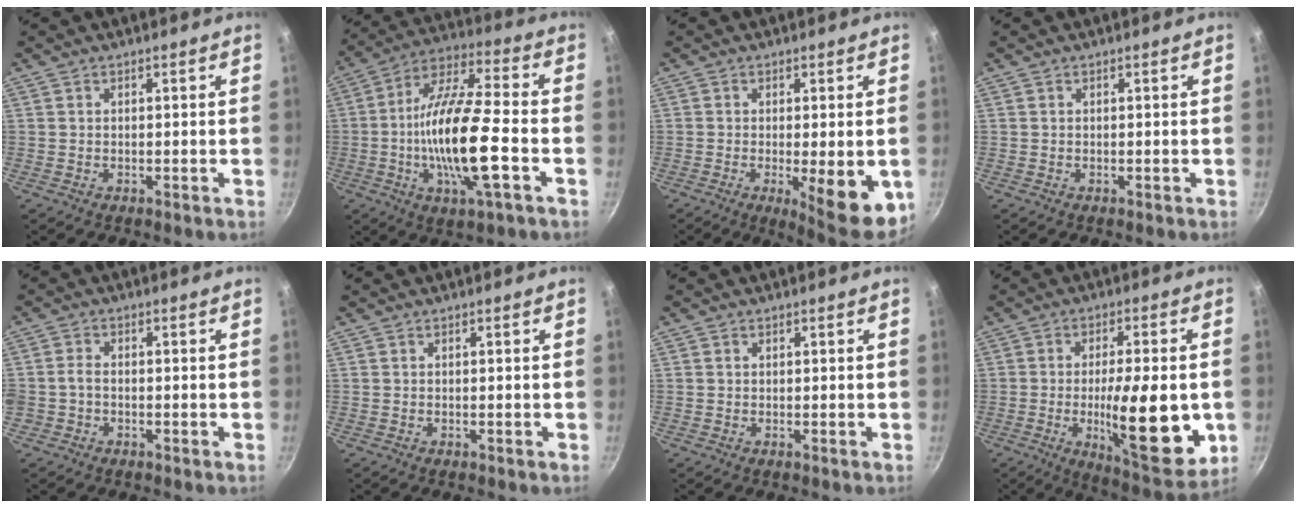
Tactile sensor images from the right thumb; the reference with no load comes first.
{"total": 18.5, "force": [-4.3, 4.9, 17.4], "torque": [-0.323, 0.027, -0.091]}
{"total": 11.6, "force": [-2.8, 3.2, 10.8], "torque": [-0.129, -0.008, -0.028]}
{"total": 0.0}
{"total": 2.2, "force": [-0.8, 1.5, 1.3], "torque": [-0.024, 0.014, -0.018]}
{"total": 0.0}
{"total": 0.0}
{"total": 18.9, "force": [-3.2, 5.6, 17.8], "torque": [-0.243, -0.009, -0.044]}